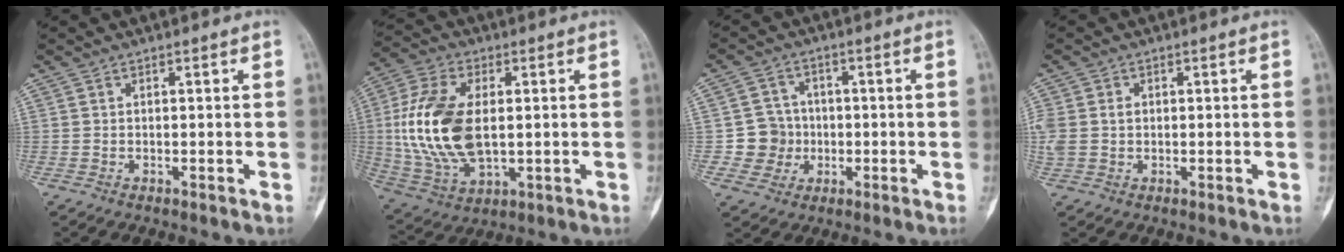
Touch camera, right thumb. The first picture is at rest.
{"total": 17.9, "force": [0.9, 10.1, 14.8], "torque": [-0.307, -0.007, 0.025]}
{"total": 6.4, "force": [-1.0, 6.3, 0.8], "torque": [0.020, 0.014, -0.018]}
{"total": 4.4, "force": [0.4, 3.4, 2.7], "torque": [-0.076, 0.014, 0.016]}